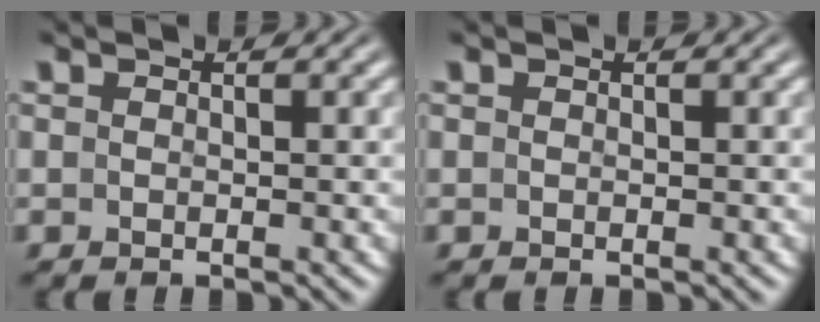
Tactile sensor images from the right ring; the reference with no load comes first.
{"total": 0.0}